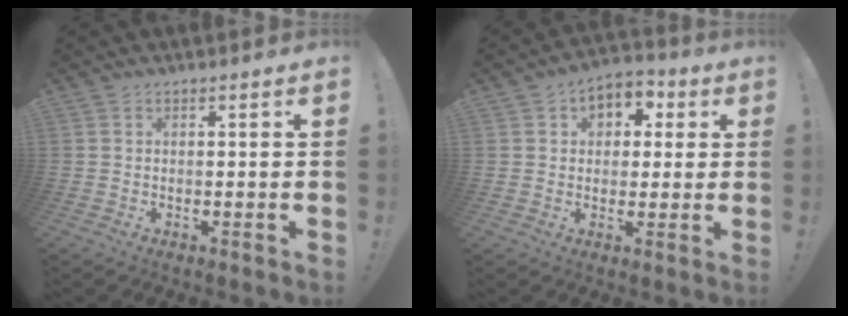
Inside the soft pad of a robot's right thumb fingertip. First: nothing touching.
{"total": 6.7, "force": [1.6, 5.8, 3.0], "torque": [-0.040, 0.000, 0.033]}